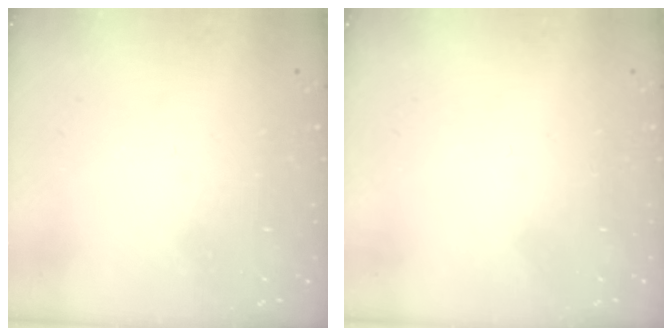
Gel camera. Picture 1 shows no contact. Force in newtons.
{"total": 1.5, "press": 1.5, "slide": 0.1}